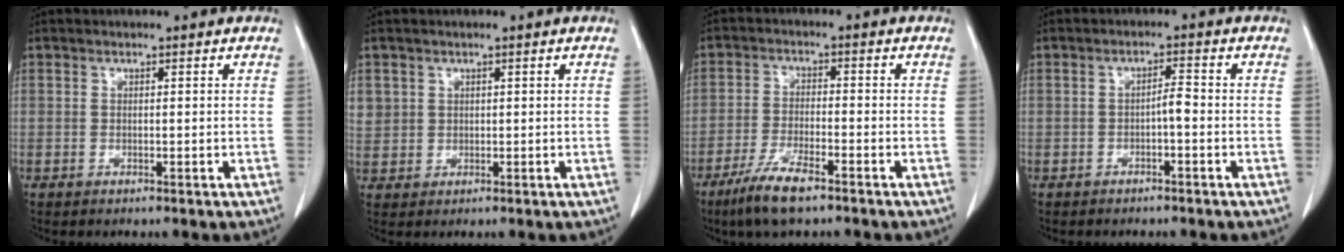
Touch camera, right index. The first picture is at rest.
{"total": 4.1, "force": [1.6, 3.7, 0.8], "torque": [-0.020, 0.011, 0.041]}
{"total": 7.4, "force": [-5.1, 1.2, 5.2], "torque": [-0.107, -0.014, -0.093]}
{"total": 2.1, "force": [-0.7, 0.3, 1.9], "torque": [-0.029, 0.004, -0.013]}